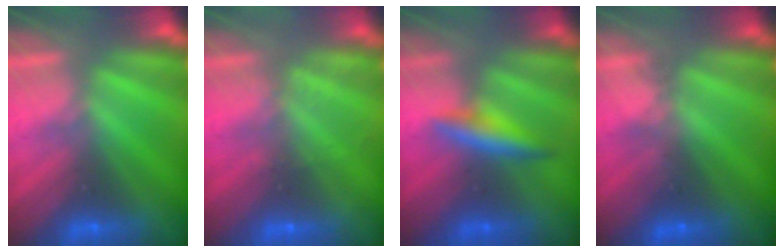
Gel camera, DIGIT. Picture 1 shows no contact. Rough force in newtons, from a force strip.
{"total": 1.8}
{"total": 2.1}
{"total": 1.8}